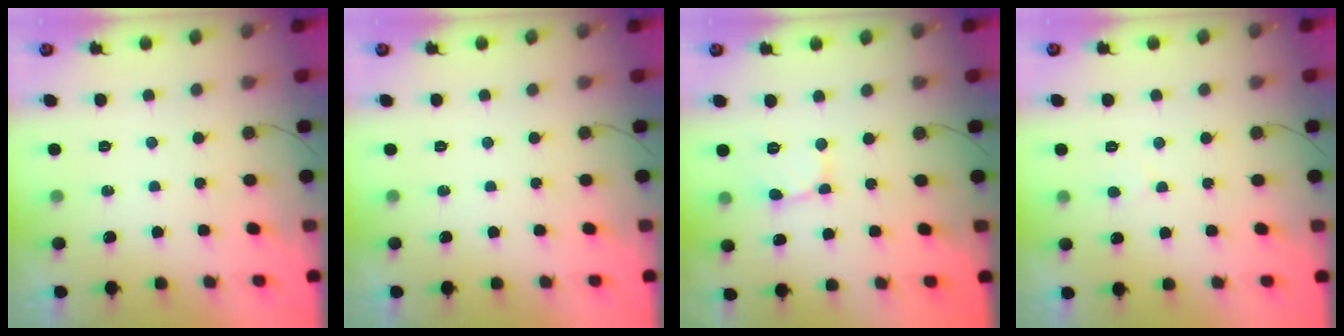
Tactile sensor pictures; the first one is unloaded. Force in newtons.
{"total": 0.0}
{"total": 2.4, "press": 2.4, "slide": 0.1}
{"total": 2.0, "press": 2.0, "slide": 0.3}